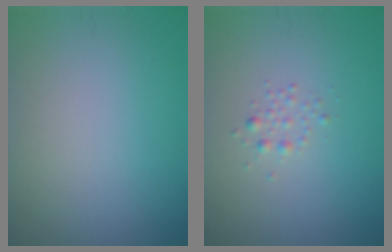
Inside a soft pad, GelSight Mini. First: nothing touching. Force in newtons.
{"total": 0.9, "press": 0.9, "slide": 0.0}